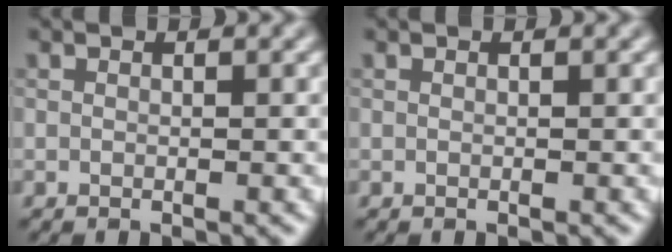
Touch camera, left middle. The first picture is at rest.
{"total": 0.0}